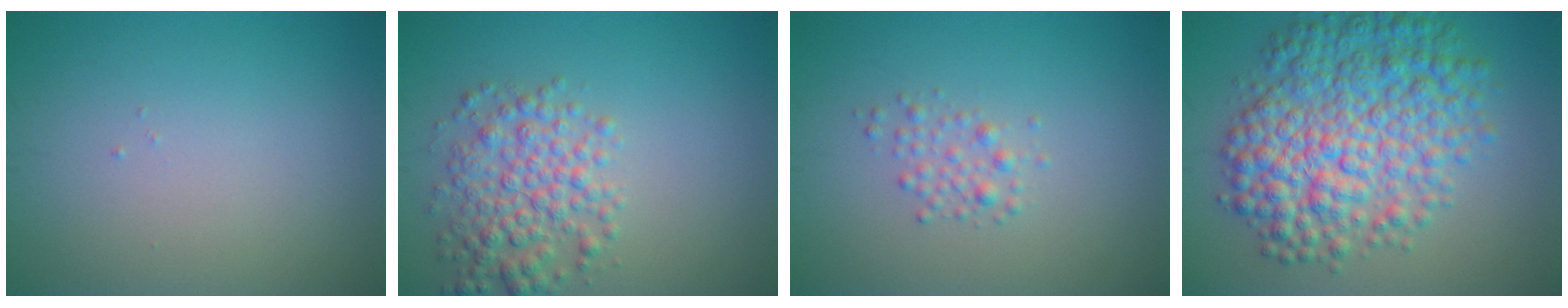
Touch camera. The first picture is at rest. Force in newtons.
{"total": 4.5, "press": 4.5, "slide": 0.1}
{"total": 1.5, "press": 1.5, "slide": 0.0}
{"total": 9.6, "press": 9.6, "slide": 0.1}